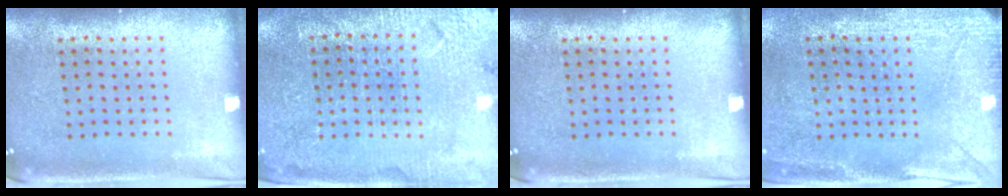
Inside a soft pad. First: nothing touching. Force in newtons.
{"total": 3.3, "press": 3.2, "slide": 0.6}
{"total": 0.0}
{"total": 2.9, "press": 2.5, "slide": 1.5}